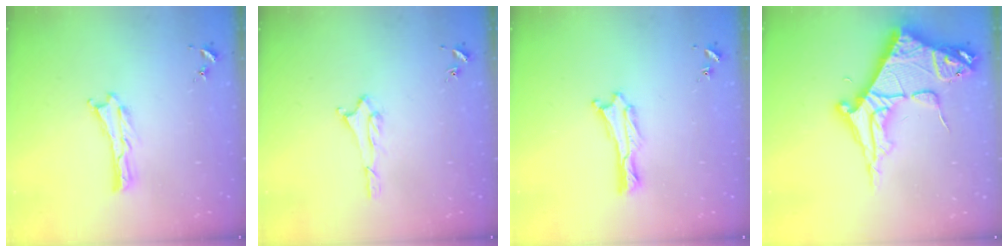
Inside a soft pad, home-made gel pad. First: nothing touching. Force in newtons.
{"total": 1.6, "press": 1.6, "slide": 0.2}
{"total": 0.6, "press": 0.6, "slide": 0.2}
{"total": 10.6, "press": 10.5, "slide": 1.3}